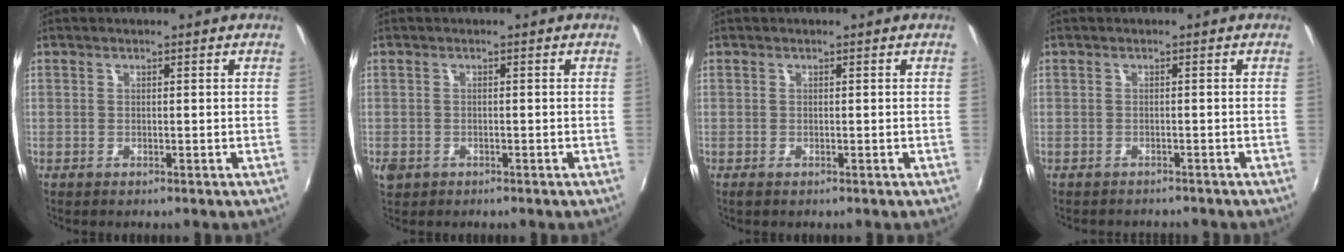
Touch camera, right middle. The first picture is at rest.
{"total": 3.0, "force": [-1.4, 2.2, 1.5], "torque": [-0.035, -0.005, -0.023]}
{"total": 0.5, "force": [-0.3, 0.3, 0.3], "torque": [-0.007, -0.003, -0.006]}
{"total": 2.9, "force": [-2.7, 0.9, 0.7], "torque": [-0.019, -0.013, -0.040]}